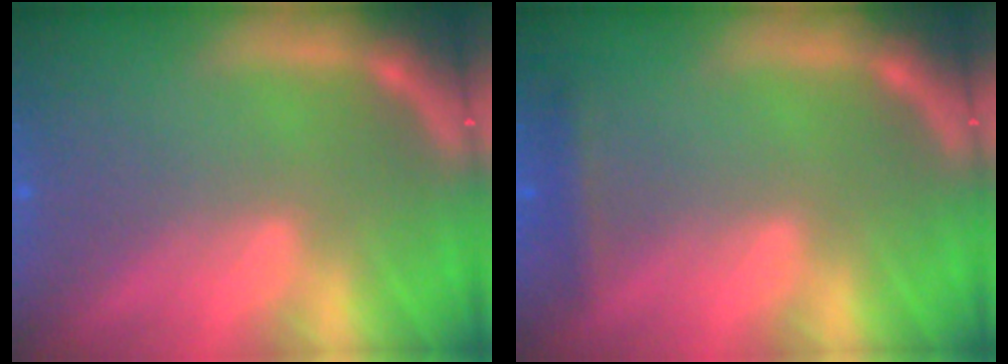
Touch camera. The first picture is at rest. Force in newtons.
{"total": 1.4}